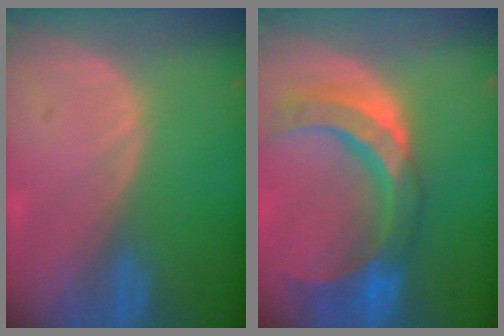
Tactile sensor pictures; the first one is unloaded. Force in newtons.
{"total": 11.4, "press": 9.6, "slide": 6.1}